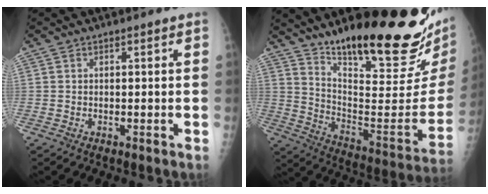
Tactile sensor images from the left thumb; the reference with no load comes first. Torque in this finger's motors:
{"motor_torque": [0.76, 0.64, 1.42, -1.35, 0.13]}